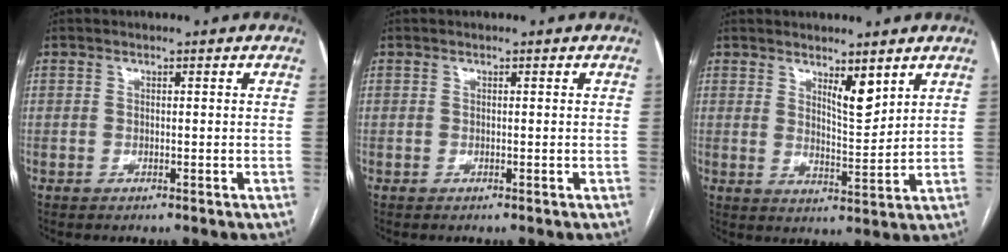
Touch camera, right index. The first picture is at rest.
{"total": 0.0}
{"total": 4.8, "force": [3.2, 1.1, 3.4], "torque": [-0.063, -0.013, 0.059]}